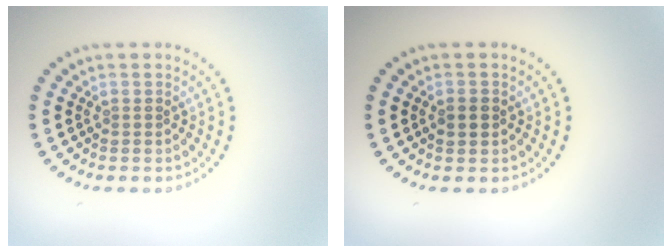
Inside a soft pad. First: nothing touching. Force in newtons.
{"total": 1.8, "press": 1.8, "slide": 0.1}